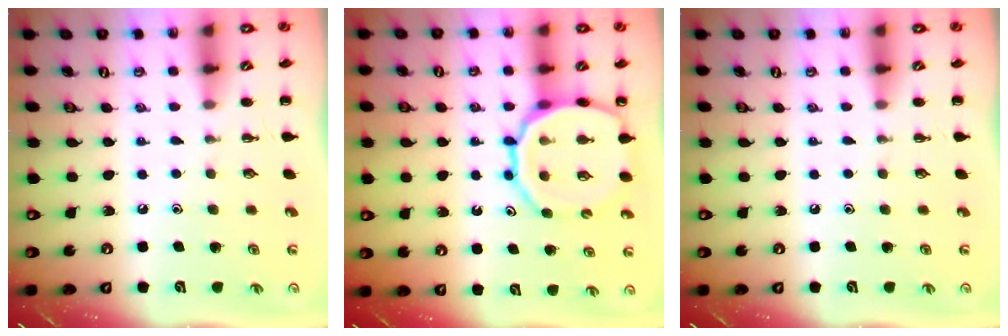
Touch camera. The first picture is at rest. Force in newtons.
{"total": 16.6, "press": 16.4, "slide": 3.0}
{"total": 0.0}